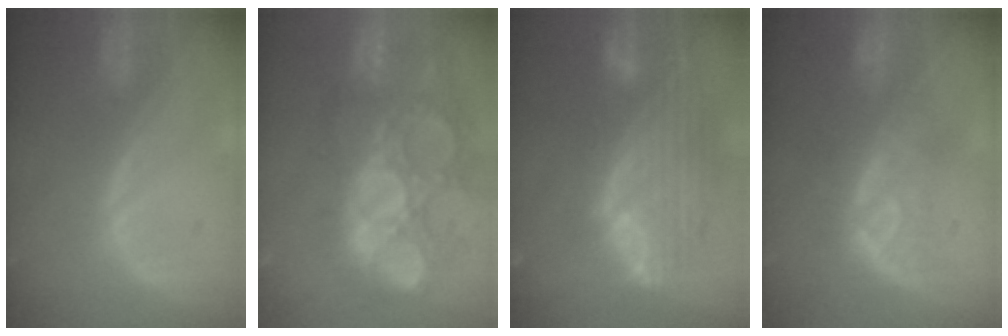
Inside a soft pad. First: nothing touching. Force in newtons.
{"total": 13.5, "press": 12.4, "slide": 5.4}
{"total": 11.9, "press": 10.0, "slide": 6.4}
{"total": 8.2, "press": 7.4, "slide": 3.6}